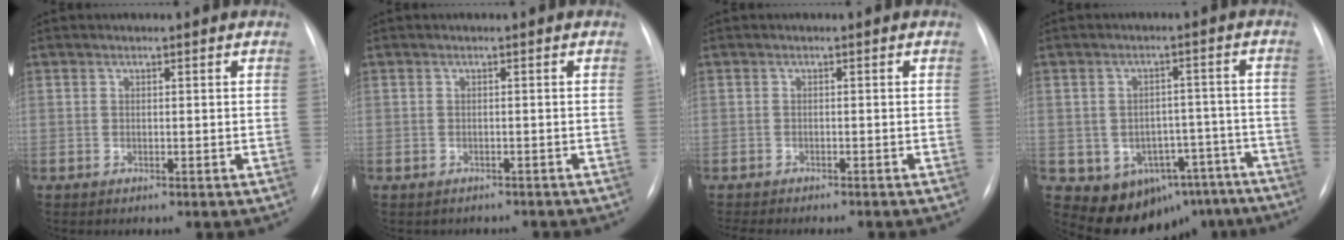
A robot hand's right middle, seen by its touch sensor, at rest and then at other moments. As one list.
[{"total": 3.2, "force": [-2.8, 1.4, 0.5], "torque": [-0.012, 0.003, -0.031]}, {"total": 8.3, "force": [-7.3, 1.4, 3.6], "torque": [-0.045, -0.008, -0.096]}, {"total": 13.9, "force": [-9.1, 9.5, 4.5], "torque": [-0.043, 0.046, -0.102]}]